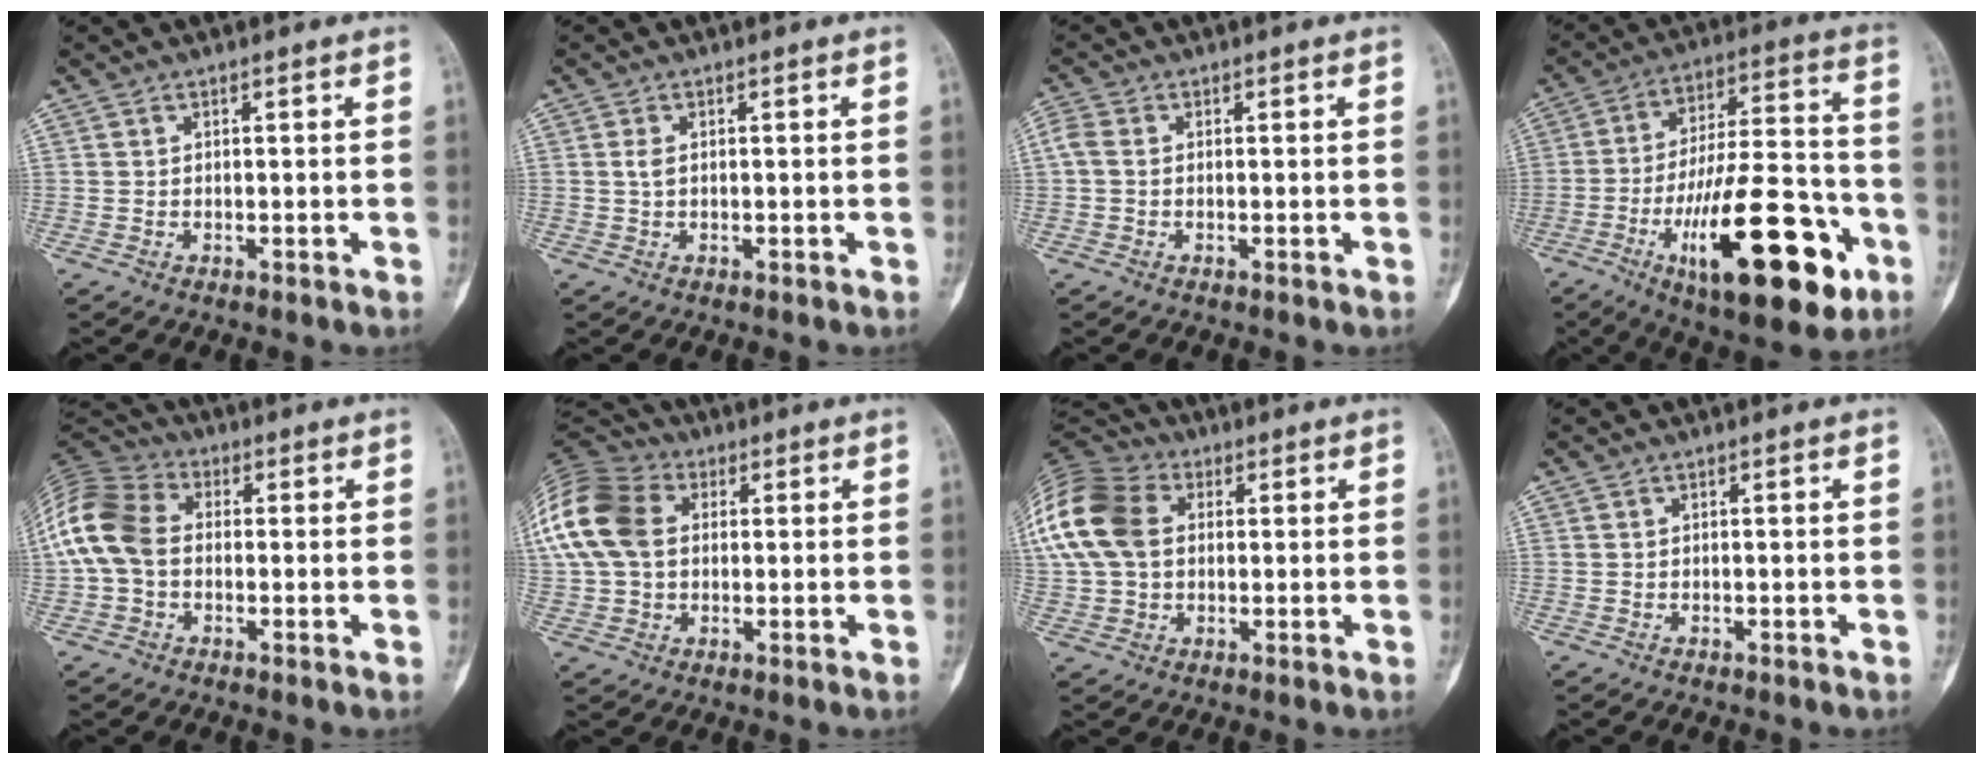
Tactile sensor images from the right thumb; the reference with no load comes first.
{"total": 1.5, "force": [0.2, 0.9, 1.2], "torque": [-0.024, 0.002, 0.002]}
{"total": 2.6, "force": [0.1, 1.9, 1.8], "torque": [-0.047, 0.006, -0.006]}
{"total": 26.4, "force": [-10.9, 9.2, 22.3], "torque": [-0.341, 0.048, -0.161]}
{"total": 12.2, "force": [-0.1, 8.9, 8.3], "torque": [-0.175, 0.031, -0.014]}
{"total": 17.6, "force": [3.3, 12.9, 11.6], "torque": [-0.254, 0.029, 0.052]}
{"total": 18.3, "force": [3.5, 13.2, 12.1], "torque": [-0.269, 0.030, 0.059]}
{"total": 0.0}